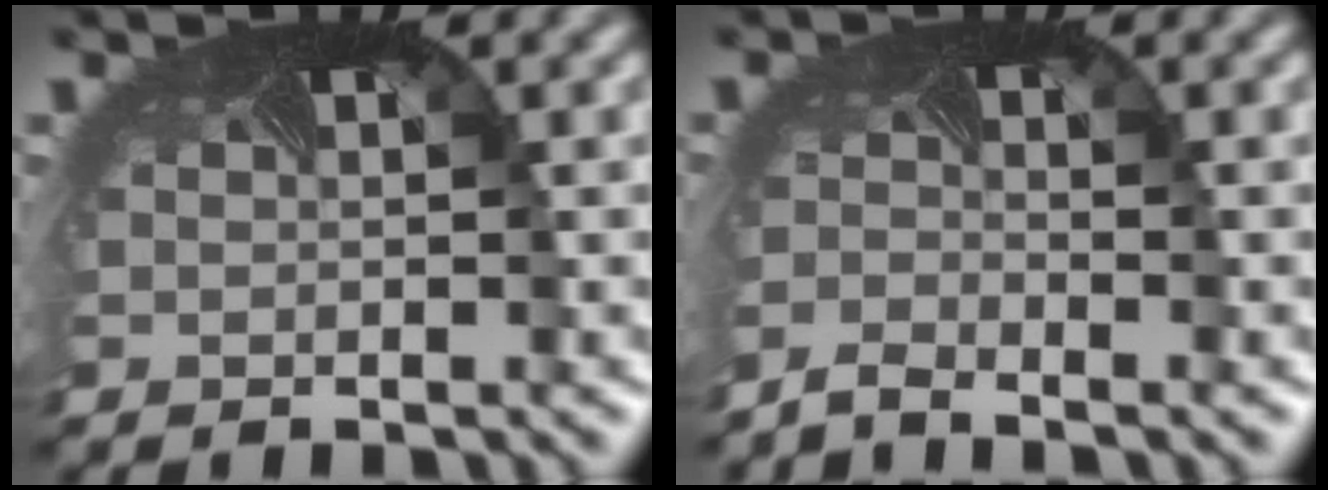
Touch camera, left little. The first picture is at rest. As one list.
[{"total": 2.1, "force": [-2.1, -0.2, 0.1], "torque": [-0.010, -0.014, -0.048]}]